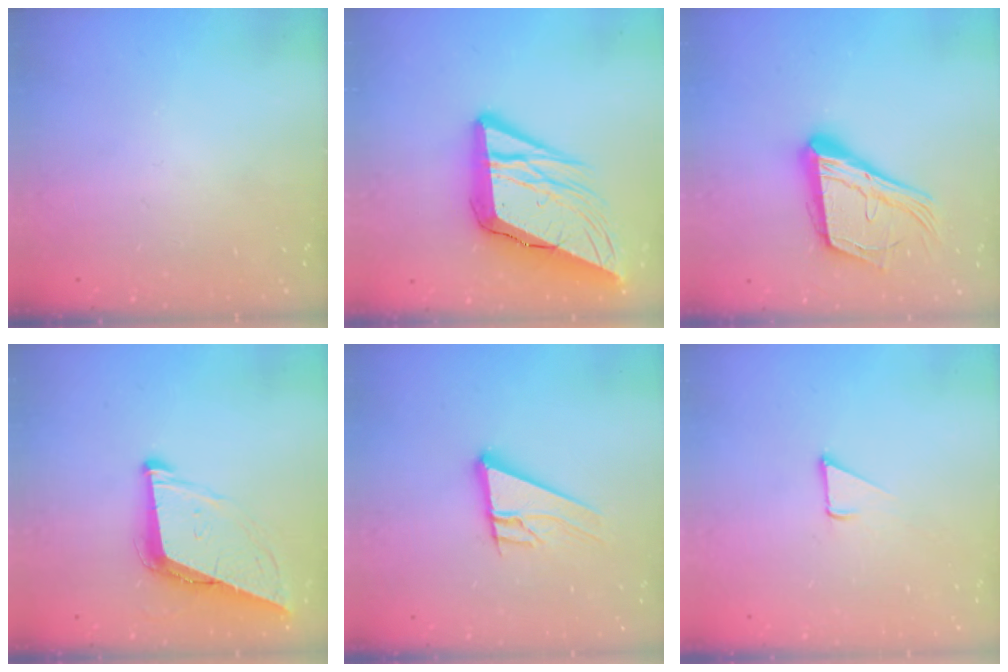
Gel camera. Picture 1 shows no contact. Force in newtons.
{"total": 18.2, "press": 18.0, "slide": 2.6}
{"total": 18.8, "press": 18.5, "slide": 3.2}
{"total": 9.3, "press": 9.0, "slide": 2.3}
{"total": 11.4, "press": 11.3, "slide": 2.0}
{"total": 3.2, "press": 3.2, "slide": 0.1}